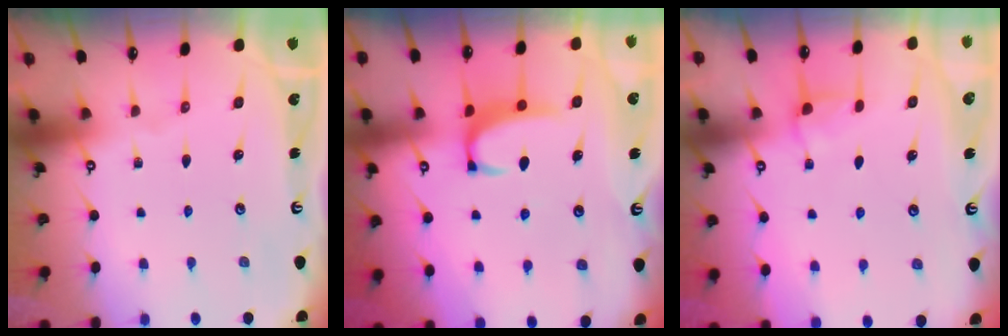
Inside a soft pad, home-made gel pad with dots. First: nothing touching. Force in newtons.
{"total": 2.4, "press": 2.3, "slide": 0.6}
{"total": 1.7, "press": 1.6, "slide": 0.8}